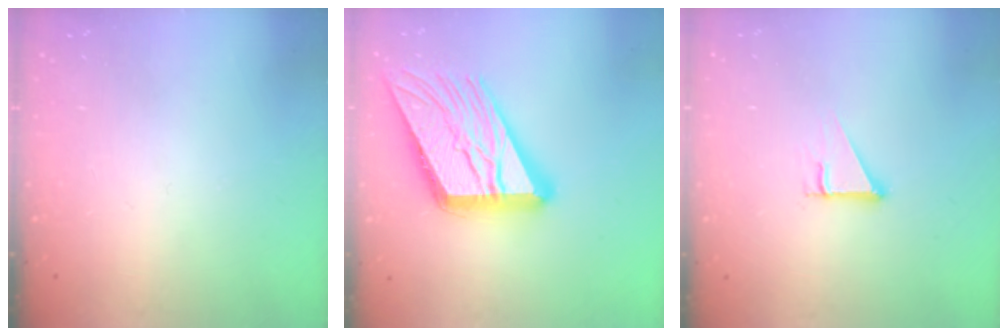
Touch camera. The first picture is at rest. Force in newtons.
{"total": 21.6, "press": 21.4, "slide": 2.5}
{"total": 2.5, "press": 2.5, "slide": 0.1}